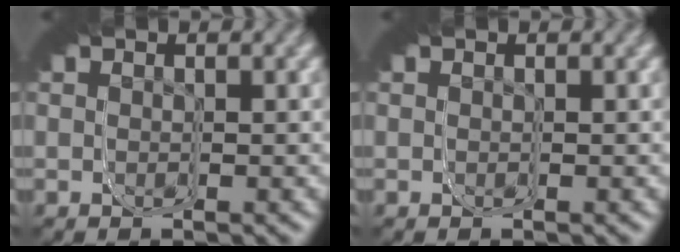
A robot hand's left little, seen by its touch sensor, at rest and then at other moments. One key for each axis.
{"total": 0.0}